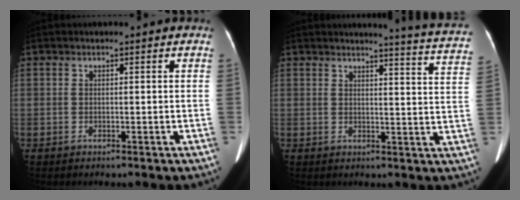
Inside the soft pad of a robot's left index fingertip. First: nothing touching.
{"total": 11.8, "force": [11.4, -1.1, 2.9], "torque": [-0.029, -0.082, 0.104]}